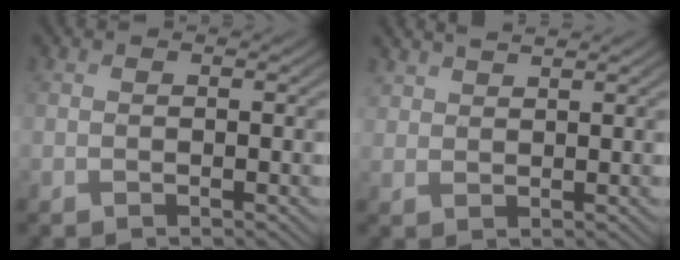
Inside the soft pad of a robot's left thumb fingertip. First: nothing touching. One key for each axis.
{"total": 2.7, "fx": 2.4, "fy": 0.8, "fz": 0.9, "tx": -0.022, "ty": 0.006, "tz": 0.054}